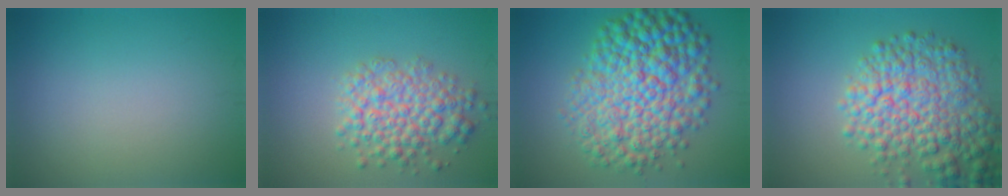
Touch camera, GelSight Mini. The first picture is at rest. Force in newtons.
{"total": 5.3, "press": 5.3, "slide": 0.2}
{"total": 11.0, "press": 11.0, "slide": 0.1}
{"total": 8.2, "press": 8.2, "slide": 0.3}